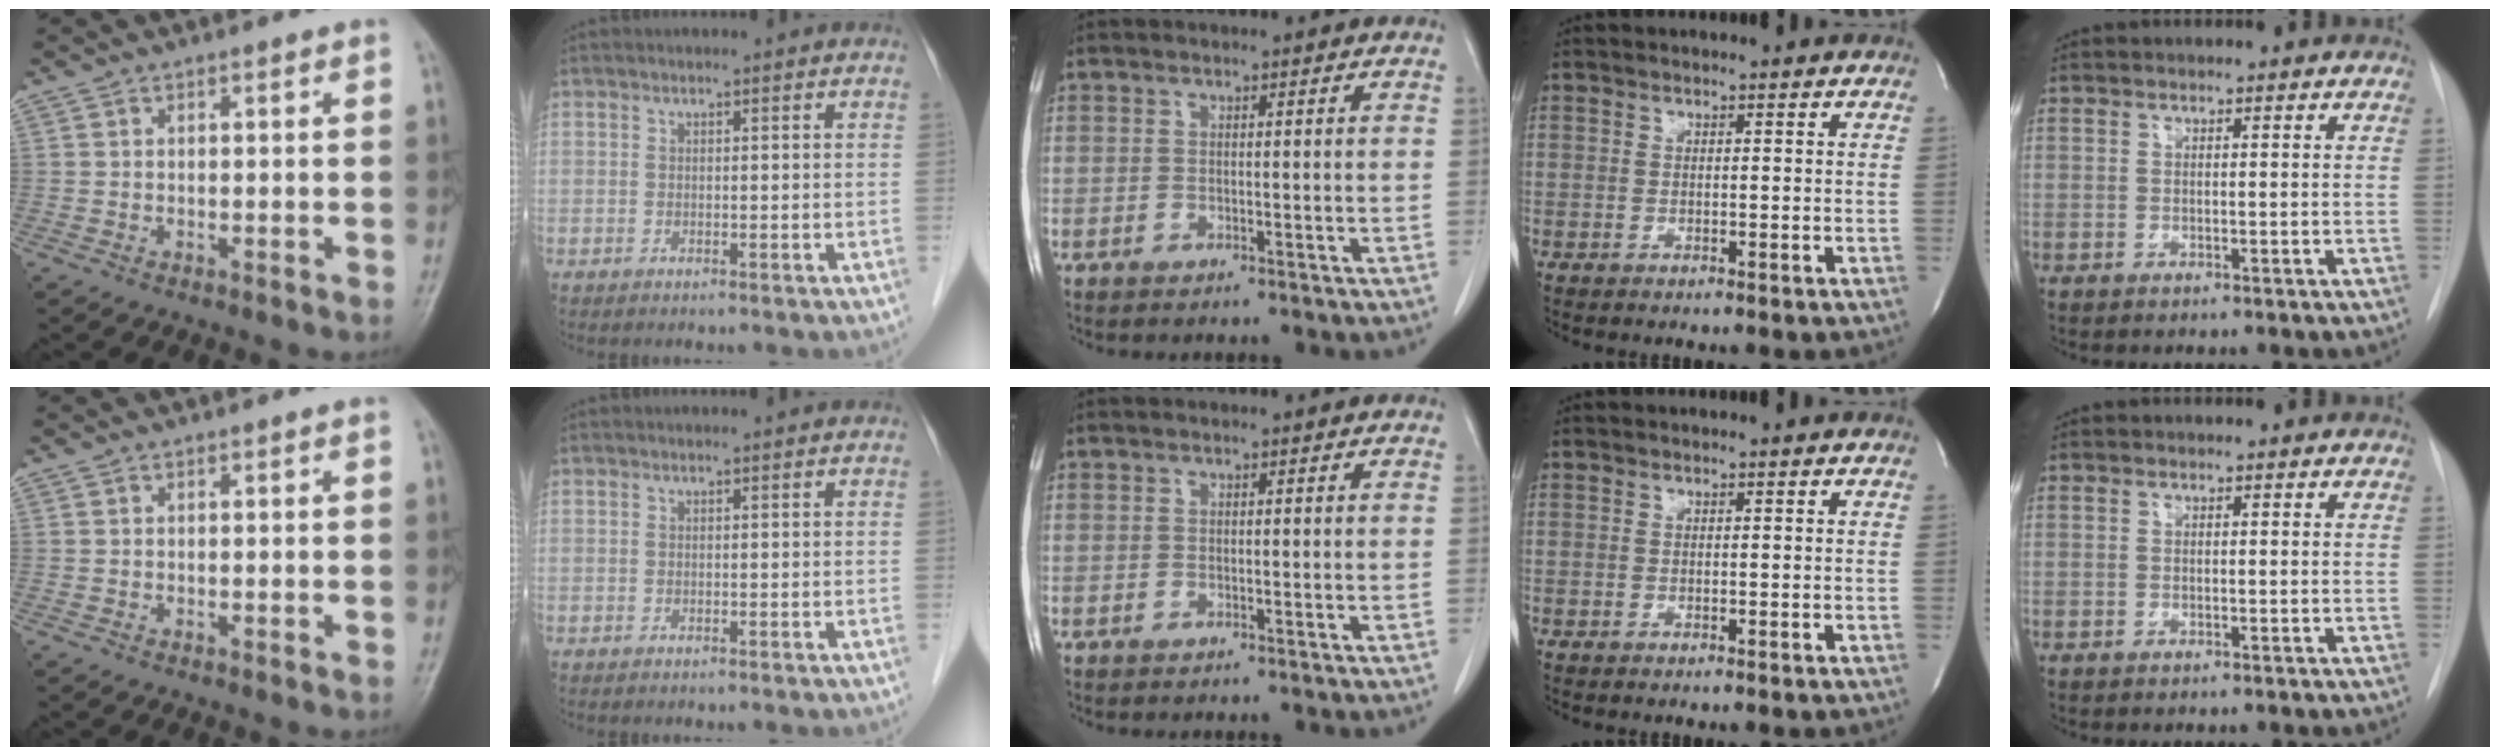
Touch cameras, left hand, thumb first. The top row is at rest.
{}